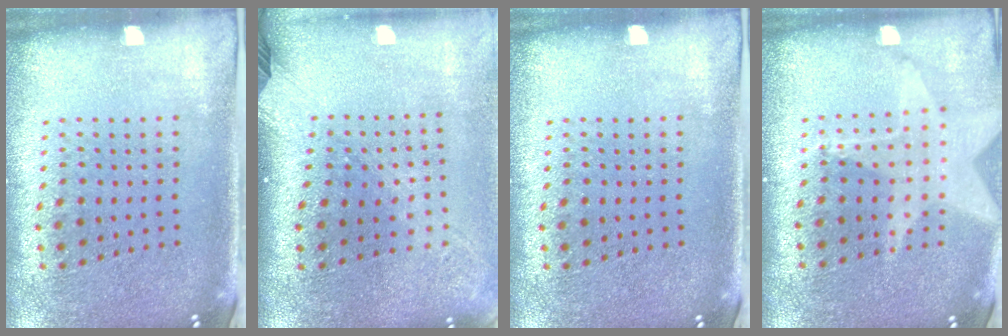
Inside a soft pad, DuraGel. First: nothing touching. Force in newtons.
{"total": 2.3, "press": 1.7, "slide": 1.5}
{"total": 0.0}
{"total": 1.8, "press": 1.5, "slide": 1.0}